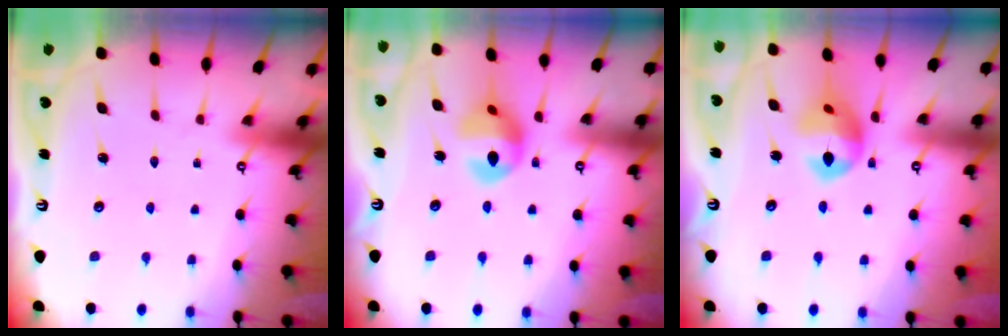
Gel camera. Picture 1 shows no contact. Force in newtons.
{"total": 13.6, "press": 12.9, "slide": 4.4}
{"total": 12.4, "press": 12.4, "slide": 1.2}